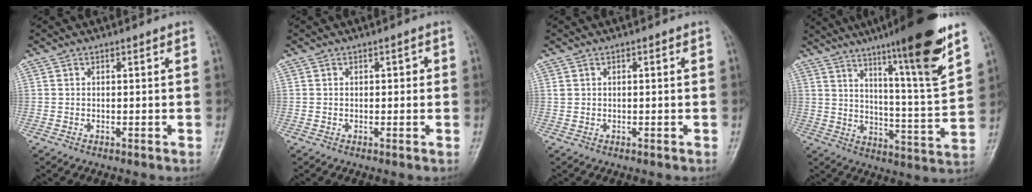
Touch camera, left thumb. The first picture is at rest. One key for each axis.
{"total": 1.2, "fx": 0.2, "fy": 0.8, "fz": 0.8, "tx": 0.002, "ty": 0.003, "tz": -0.001}
{"total": 0.9, "fx": 0.3, "fy": 0.6, "fz": 0.6, "tx": -0.008, "ty": 0.002, "tz": 0.007}
{"total": 19.5, "fx": 12.4, "fy": 1.0, "fz": 15.1, "tx": -0.208, "ty": -0.062, "tz": 0.189}